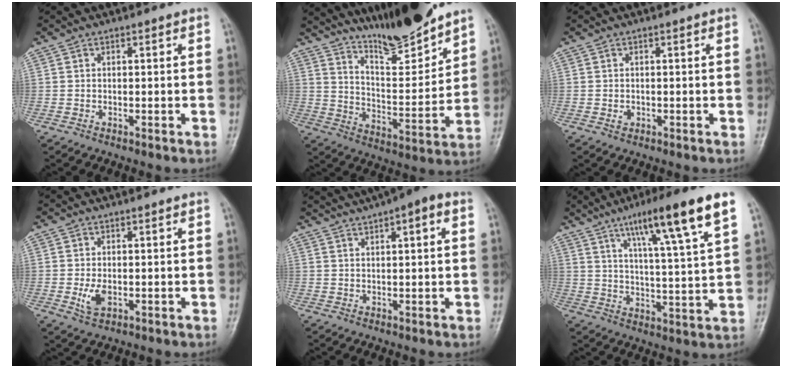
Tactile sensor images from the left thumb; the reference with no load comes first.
{"total": 13.8, "force": [12.2, 1.5, 6.4], "torque": [-0.081, -0.084, 0.213]}
{"total": 0.9, "force": [0.1, 0.7, 0.6], "torque": [-0.007, 0.004, 0.004]}
{"total": 3.2, "force": [-0.1, 1.8, 2.7], "torque": [-0.056, -0.006, 0.005]}
{"total": 9.0, "force": [5.5, 1.9, 6.8], "torque": [-0.099, 0.025, 0.080]}
{"total": 16.2, "force": [9.1, 1.4, 13.3], "torque": [-0.207, -0.033, 0.144]}